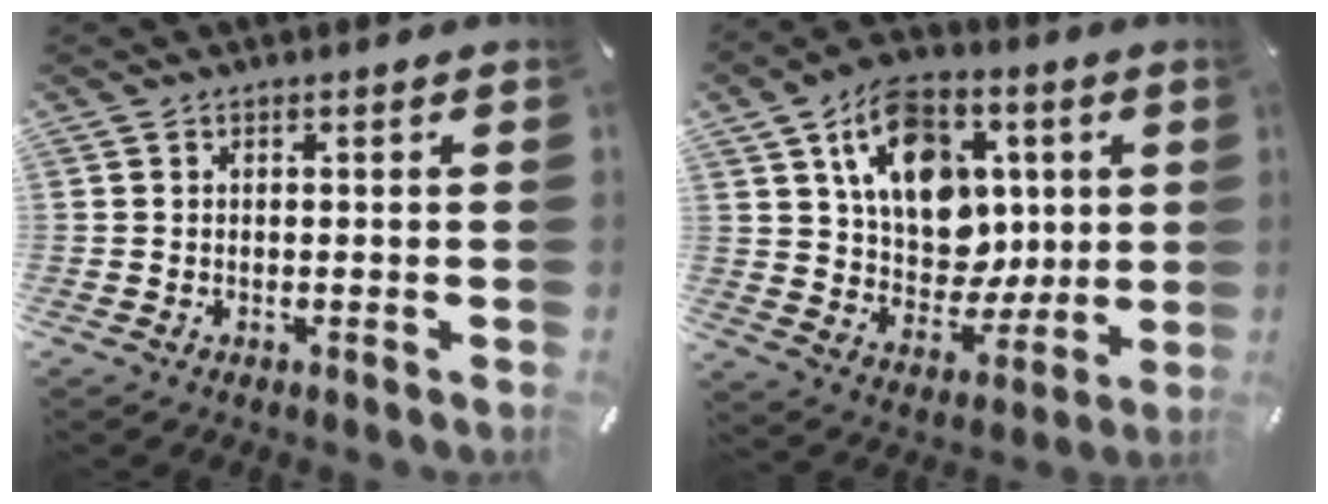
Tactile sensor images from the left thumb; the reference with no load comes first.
{"total": 16.7, "force": [5.6, 12.9, 9.1], "torque": [-0.141, -0.016, 0.111]}